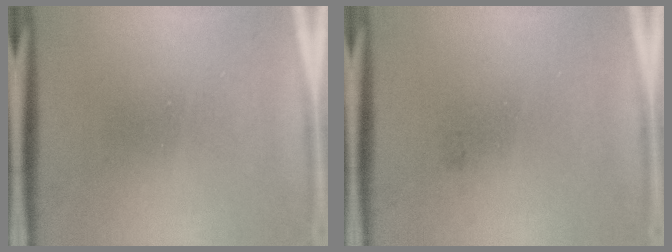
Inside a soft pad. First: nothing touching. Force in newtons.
{"total": 0.7}